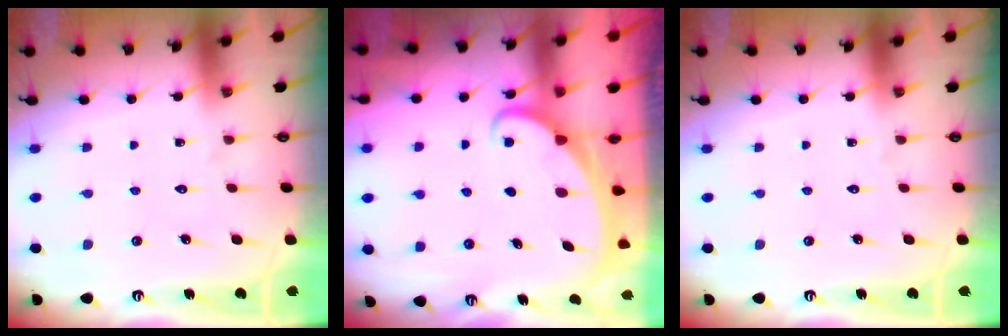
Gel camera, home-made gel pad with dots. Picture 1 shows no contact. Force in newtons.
{"total": 1.9, "press": 1.9, "slide": 0.2}
{"total": 0.0}